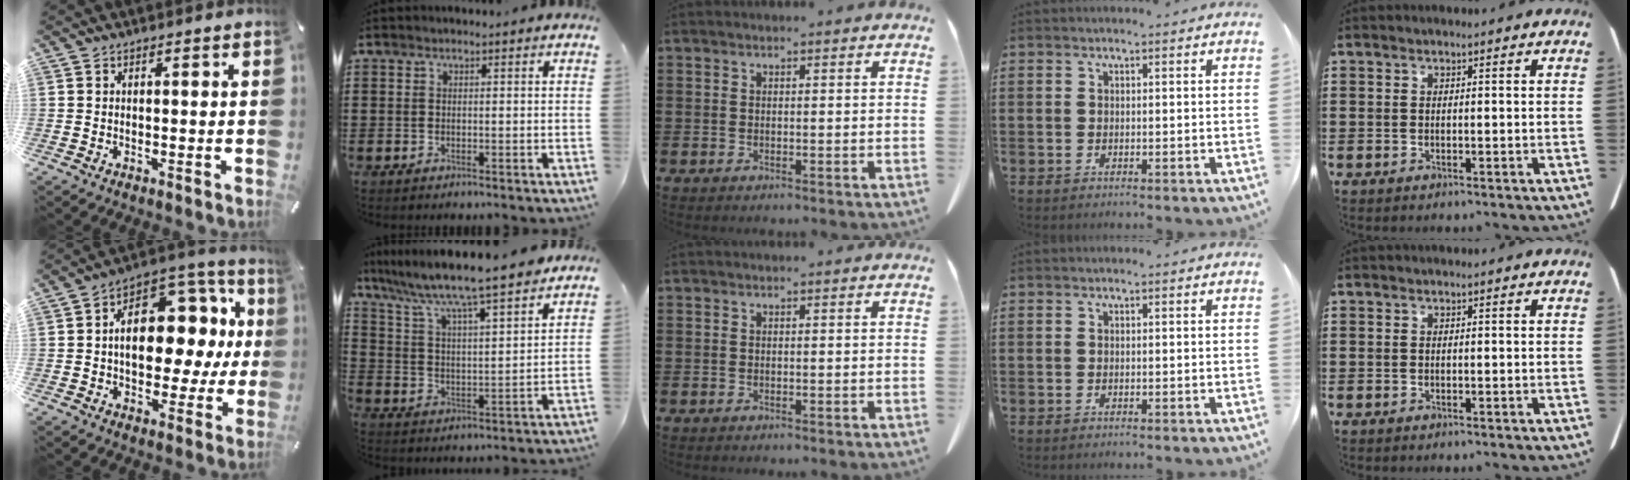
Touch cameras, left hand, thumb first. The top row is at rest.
{"thumb": {"total": 16.3, "force": [1.4, 11.0, 11.9], "torque": [-0.167, -0.015, 0.027]}, "index": {"total": 7.3, "force": [6.7, -0.3, 2.9], "torque": [-0.086, -0.049, 0.107]}}